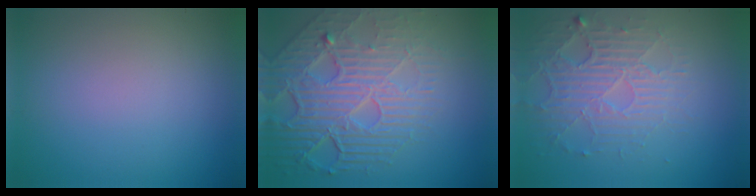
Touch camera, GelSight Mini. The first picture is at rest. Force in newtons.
{"total": 8.6, "press": 5.8, "slide": 6.4}
{"total": 3.8, "press": 3.4, "slide": 1.7}